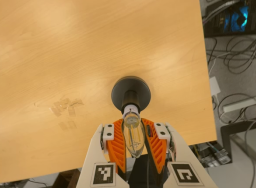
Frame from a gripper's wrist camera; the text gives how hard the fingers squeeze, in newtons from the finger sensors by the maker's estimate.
{"total": 21.3, "left": 19.9, "right": 22.7}